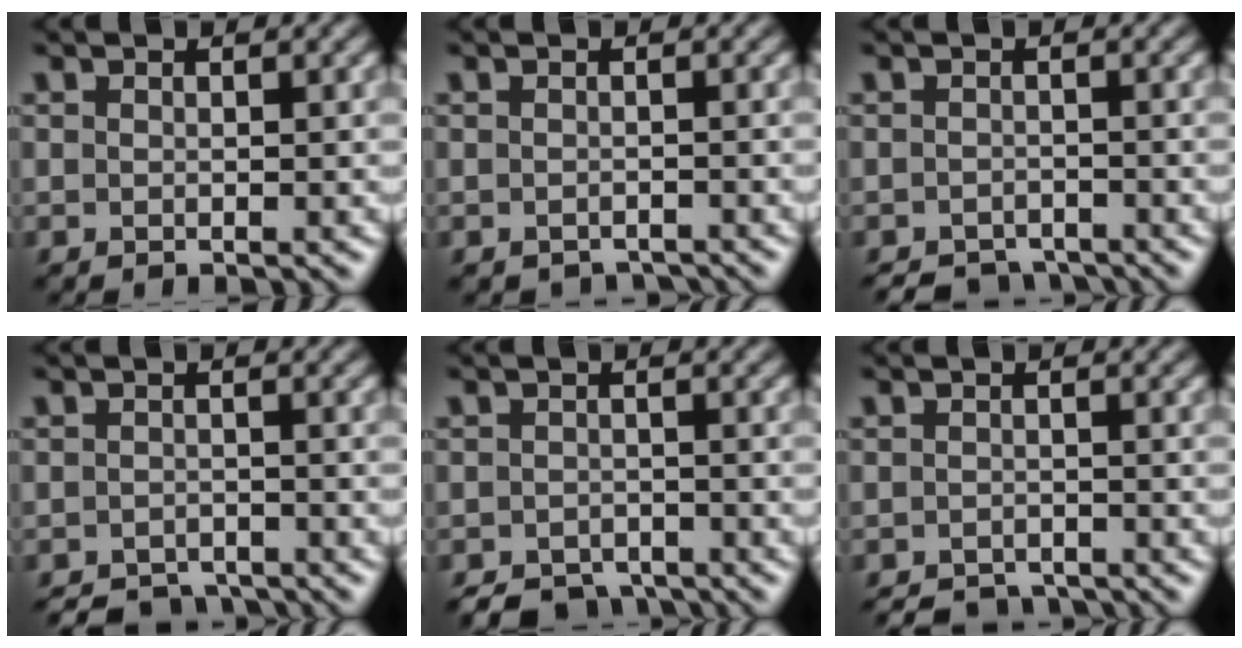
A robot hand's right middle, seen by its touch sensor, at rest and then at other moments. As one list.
[{"total": 1.7, "force": [-1.7, 0.5, 0.2], "torque": [0.000, -0.006, -0.023]}, {"total": 2.9, "force": [-2.7, 1.0, 0.6], "torque": [-0.001, -0.005, -0.046]}, {"total": 3.2, "force": [-3.0, 0.9, 0.6], "torque": [-0.001, -0.005, -0.050]}, {"total": 3.4, "force": [-3.0, 1.4, 0.9], "torque": [-0.004, -0.006, -0.052]}, {"total": 2.7, "force": [-2.6, 0.8, 0.5], "torque": [0.000, -0.004, -0.043]}]